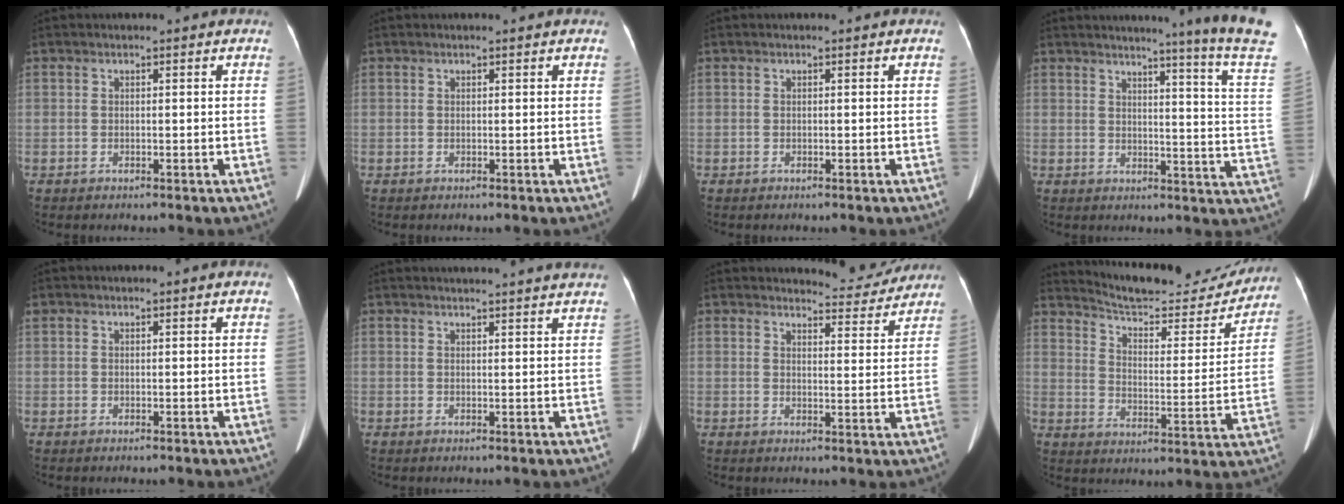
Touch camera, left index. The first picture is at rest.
{"total": 1.2, "force": [1.1, 0.0, 0.5], "torque": [-0.004, -0.007, 0.007]}
{"total": 0.0}
{"total": 15.6, "force": [13.3, -3.7, 7.4], "torque": [-0.102, -0.123, 0.138]}
{"total": 1.2, "force": [1.1, 0.3, 0.5], "torque": [-0.010, 0.004, 0.016]}
{"total": 11.6, "force": [10.9, -0.4, 4.0], "torque": [-0.054, -0.021, 0.115]}
{"total": 6.2, "force": [6.1, 0.7, 0.0], "torque": [0.000, -0.033, 0.068]}
{"total": 19.9, "force": [19.0, 3.4, 5.0], "torque": [-0.068, -0.055, 0.253]}